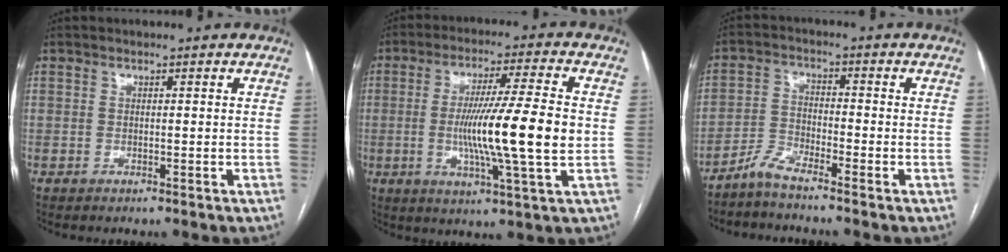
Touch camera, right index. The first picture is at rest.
{"total": 14.4, "force": [-1.0, -0.5, 14.3], "torque": [-0.252, -0.011, -0.023]}
{"total": 3.9, "force": [-3.7, -0.2, 1.4], "torque": [-0.032, -0.015, -0.081]}